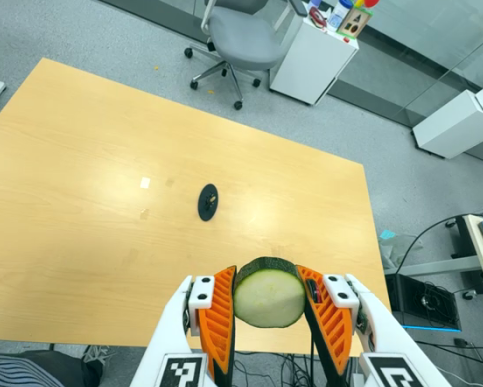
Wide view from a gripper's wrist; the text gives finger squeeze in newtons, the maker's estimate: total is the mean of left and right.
{"total": 12.3, "left": 10.9, "right": 13.8}